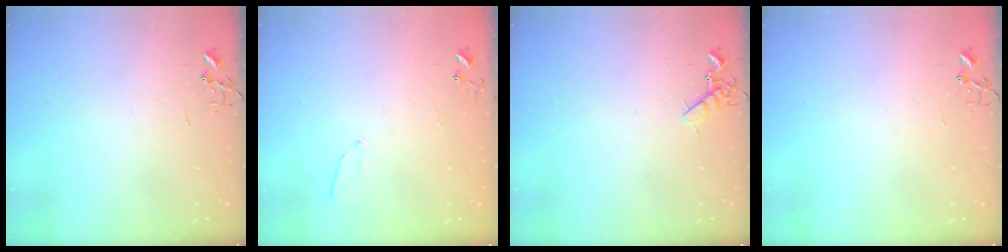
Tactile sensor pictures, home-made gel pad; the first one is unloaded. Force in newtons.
{"total": 3.9, "press": 3.9, "slide": 0.6}
{"total": 7.8, "press": 7.8, "slide": 0.8}
{"total": 0.0}